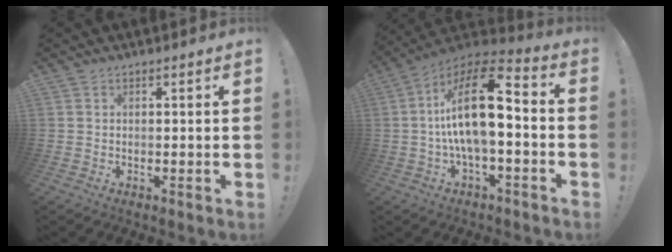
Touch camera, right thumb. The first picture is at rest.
{"total": 18.5, "force": [0.8, 7.1, 17.0], "torque": [-0.295, -0.004, 0.011]}